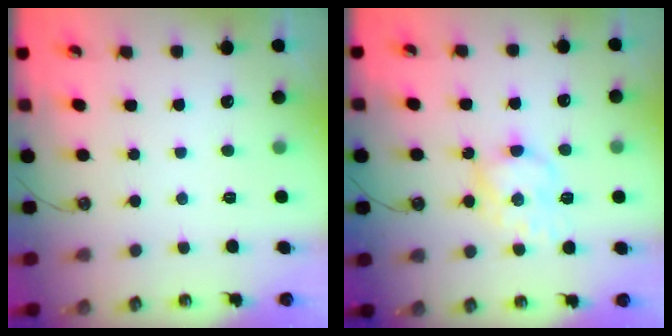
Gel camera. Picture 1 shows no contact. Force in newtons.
{"total": 9.5, "press": 9.5, "slide": 0.5}